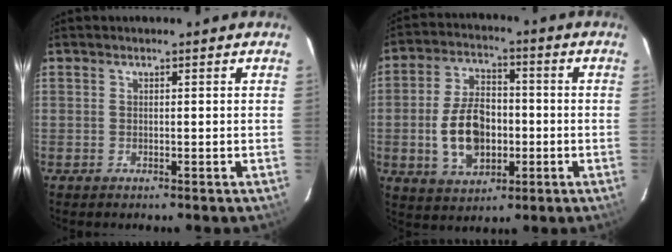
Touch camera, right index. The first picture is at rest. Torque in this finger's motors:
{"motor_torque": [1.81, -0.33, 0.87, 0.11]}